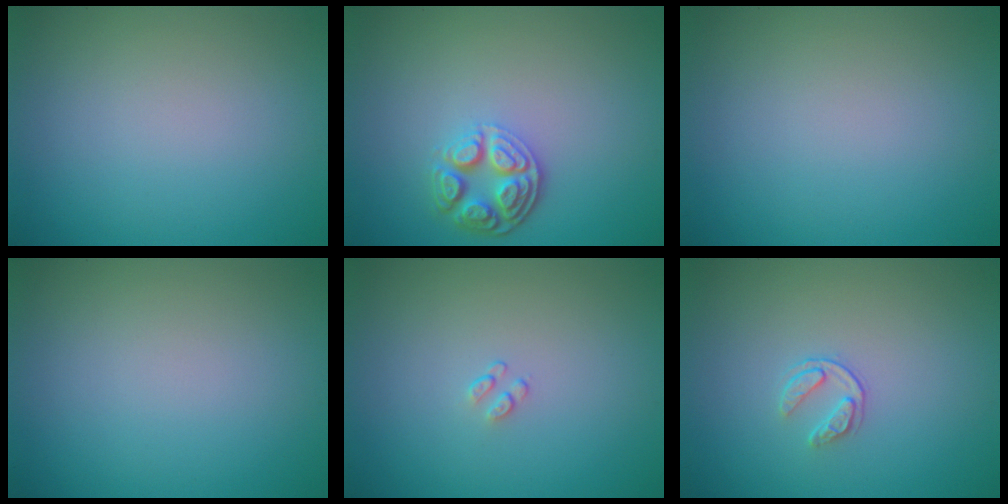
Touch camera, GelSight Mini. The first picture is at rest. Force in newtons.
{"total": 3.9, "press": 3.1, "slide": 2.4}
{"total": 0.0}
{"total": 0.0}
{"total": 0.6, "press": 0.4, "slide": 0.5}
{"total": 1.6, "press": 1.0, "slide": 1.2}